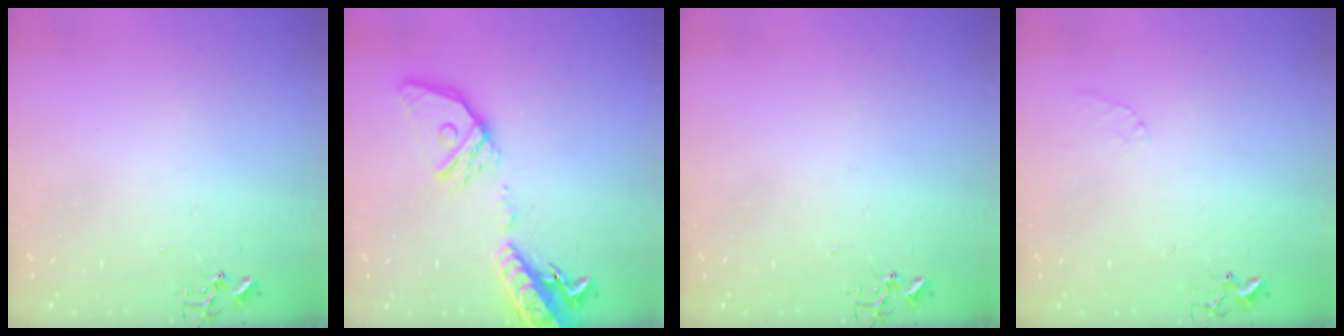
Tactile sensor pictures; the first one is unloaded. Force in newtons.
{"total": 19.6, "press": 19.2, "slide": 4.0}
{"total": 0.0}
{"total": 5.0, "press": 4.9, "slide": 0.7}